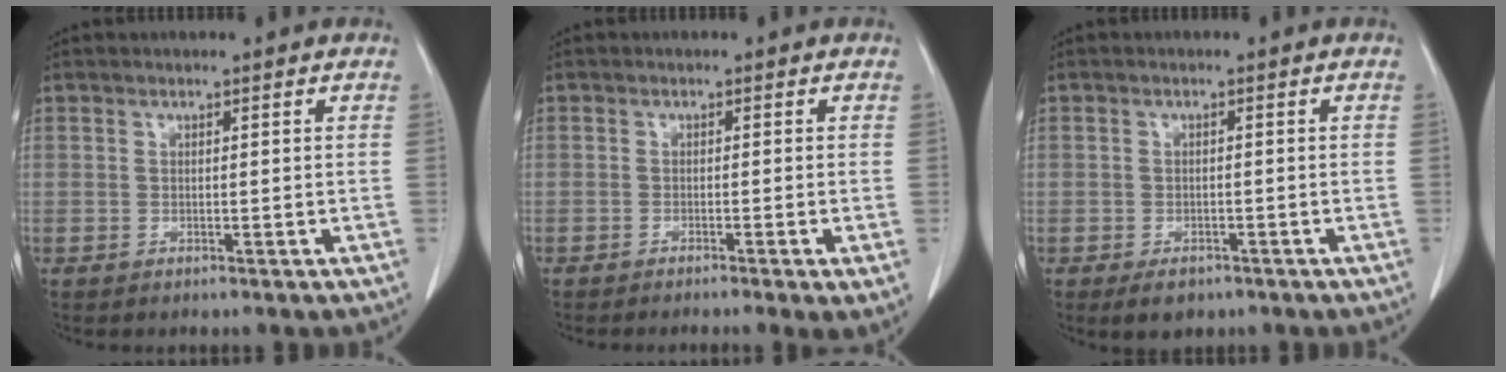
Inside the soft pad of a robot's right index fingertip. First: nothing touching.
{"total": 4.0, "force": [-2.3, 0.0, 3.2], "torque": [-0.036, -0.011, -0.035]}
{"total": 3.1, "force": [-2.0, 2.0, 1.4], "torque": [-0.019, -0.001, -0.020]}